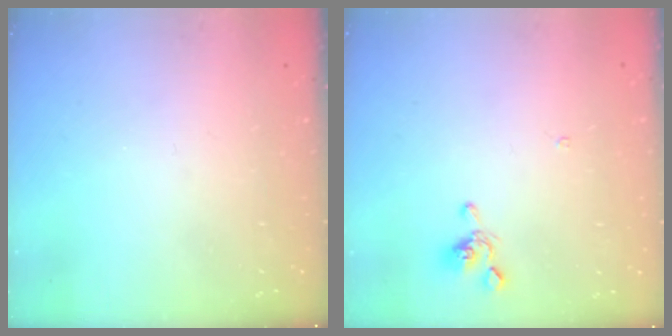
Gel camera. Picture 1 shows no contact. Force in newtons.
{"total": 0.8, "press": 0.5, "slide": 0.7}